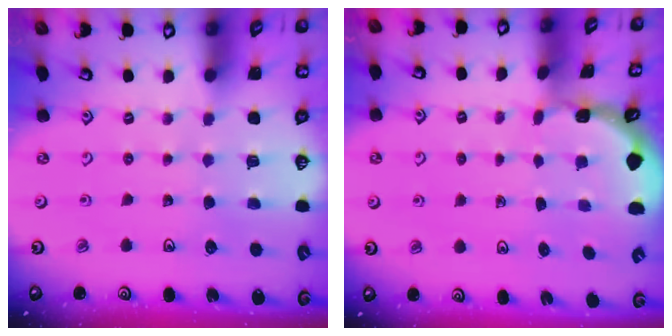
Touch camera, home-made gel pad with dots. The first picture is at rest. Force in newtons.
{"total": 0.7, "press": 0.7, "slide": 0.1}